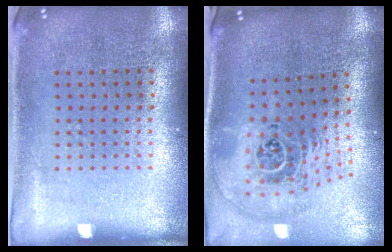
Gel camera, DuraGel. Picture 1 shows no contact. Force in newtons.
{"total": 2.7, "press": 1.8, "slide": 1.9}